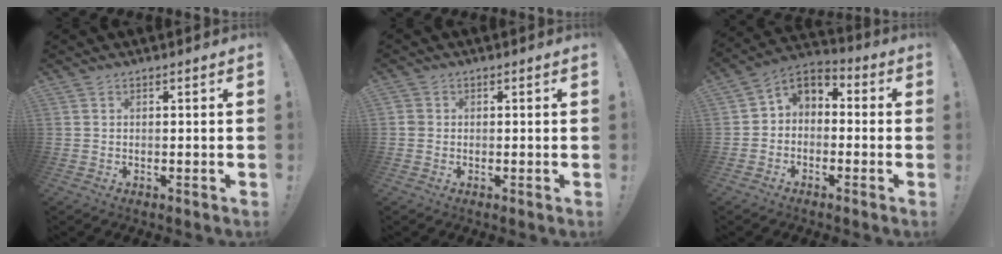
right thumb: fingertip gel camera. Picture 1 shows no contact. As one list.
[{"total": 1.7, "force": [-0.2, 1.6, 0.6], "torque": [-0.013, 0.006, -0.002]}, {"total": 5.1, "force": [-1.7, 4.4, 2.1], "torque": [-0.039, 0.015, -0.027]}]